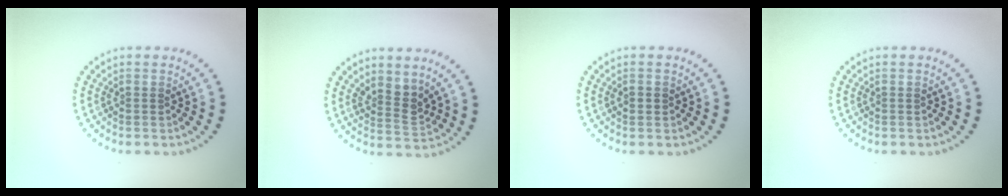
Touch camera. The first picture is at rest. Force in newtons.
{"total": 2.5, "press": 1.9, "slide": 1.6}
{"total": 1.1, "press": 1.1, "slide": 0.2}
{"total": 0.0}